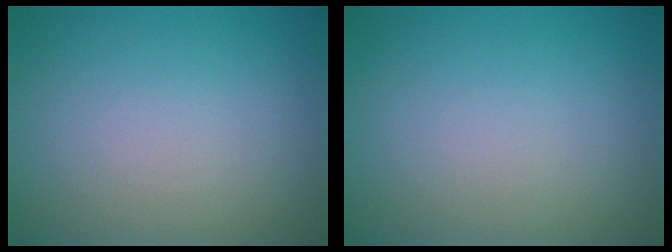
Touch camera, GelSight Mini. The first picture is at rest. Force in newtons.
{"total": 0.0}